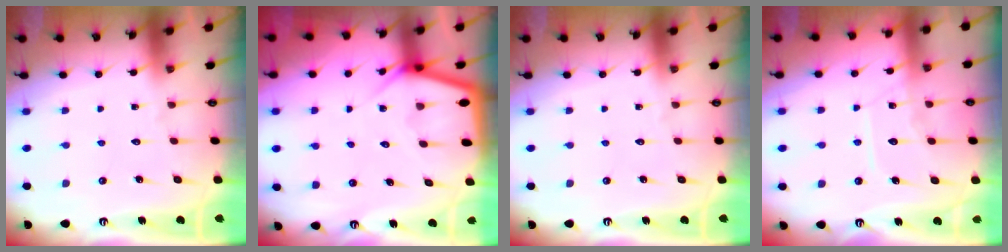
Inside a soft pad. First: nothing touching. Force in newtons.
{"total": 4.2, "press": 4.1, "slide": 0.4}
{"total": 0.0}
{"total": 9.6, "press": 9.6, "slide": 0.9}